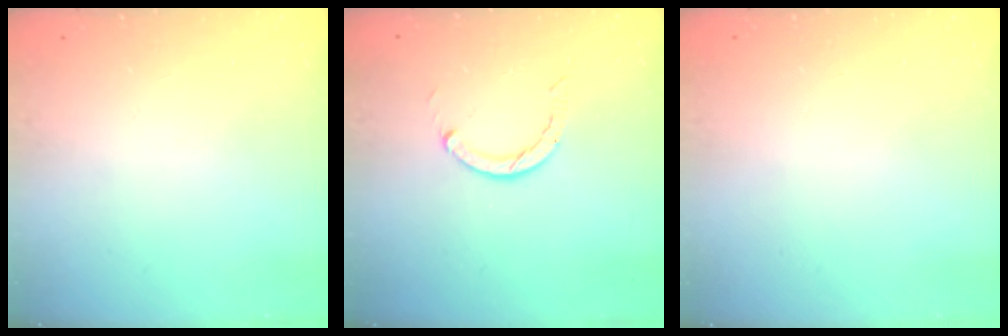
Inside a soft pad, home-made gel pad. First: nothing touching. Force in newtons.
{"total": 2.2, "press": 2.2, "slide": 0.3}
{"total": 2.4, "press": 2.4, "slide": 0.2}